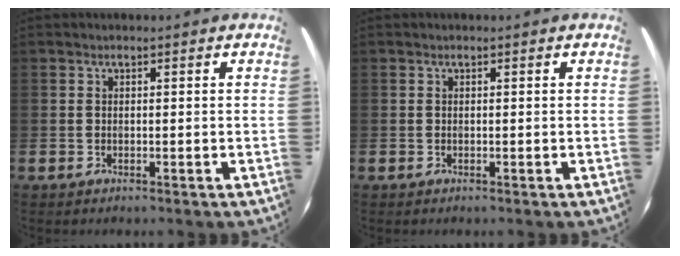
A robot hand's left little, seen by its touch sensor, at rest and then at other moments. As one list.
[{"total": 0.0}]